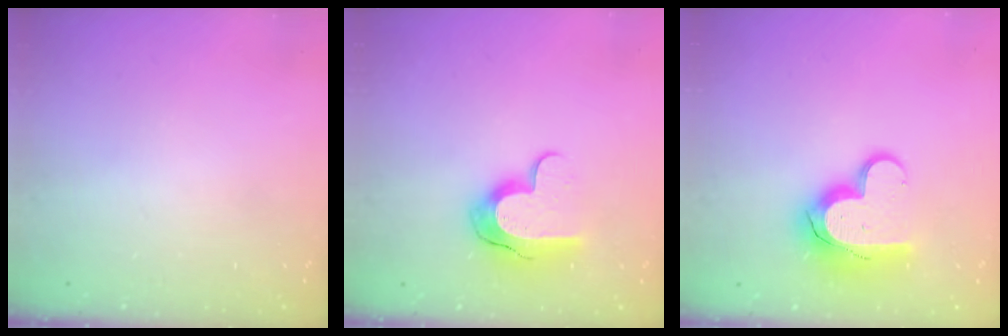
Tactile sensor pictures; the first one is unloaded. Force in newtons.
{"total": 11.1, "press": 11.1, "slide": 0.8}
{"total": 14.1, "press": 14.0, "slide": 1.2}